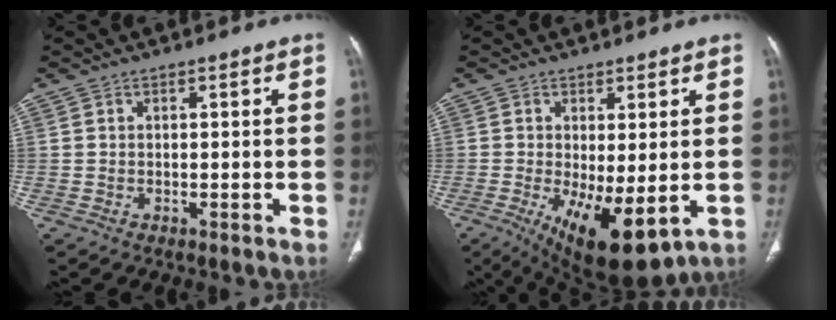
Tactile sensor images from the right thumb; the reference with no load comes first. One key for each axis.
{"total": 12.0, "fx": -2.9, "fy": 4.6, "fz": 10.7, "tx": -0.171, "ty": -0.023, "tz": -0.025}